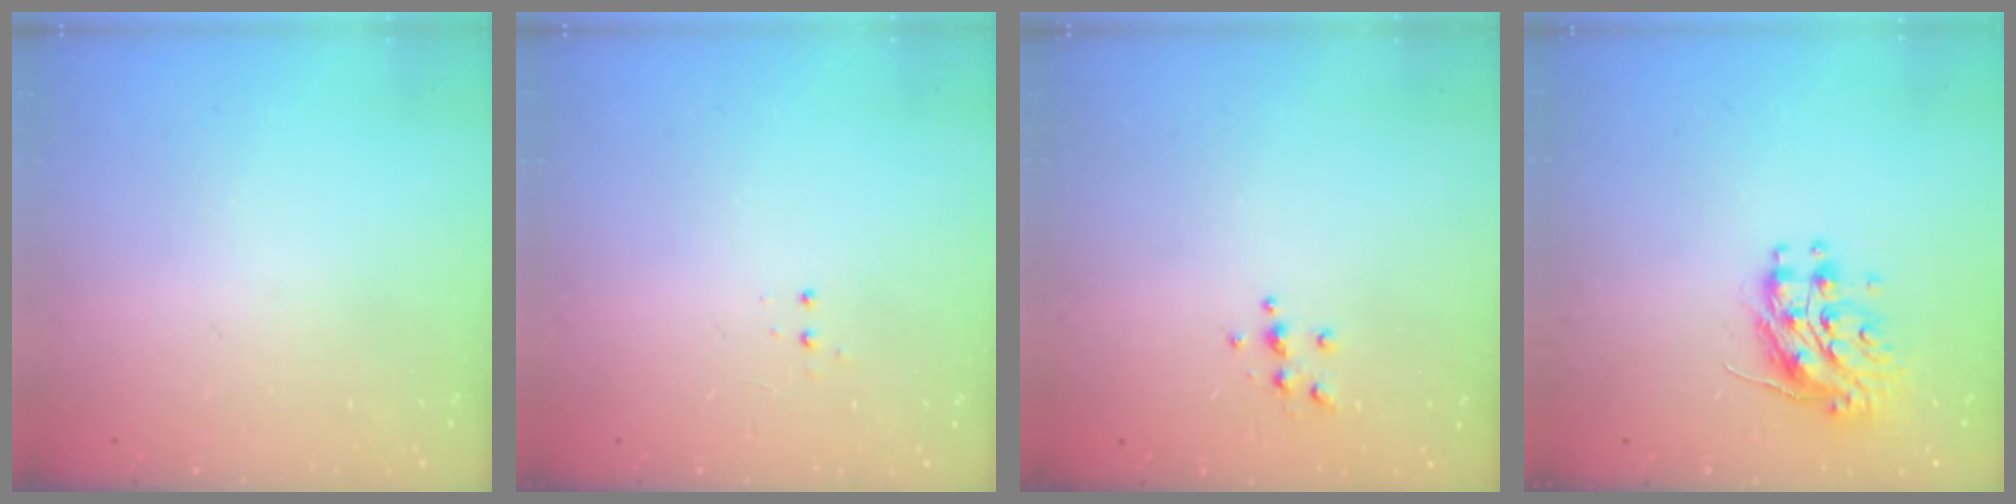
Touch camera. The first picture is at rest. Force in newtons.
{"total": 3.3, "press": 3.2, "slide": 0.7}
{"total": 4.4, "press": 4.4, "slide": 0.4}
{"total": 10.2, "press": 10.2, "slide": 0.8}